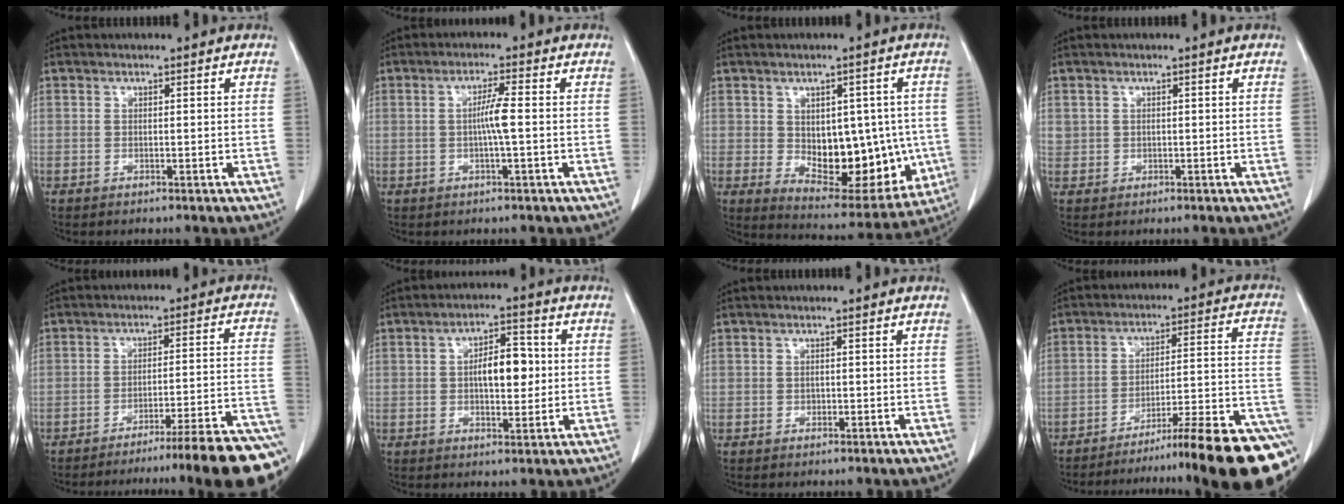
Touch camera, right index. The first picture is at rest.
{"total": 3.6, "force": [-0.2, -0.2, 3.6], "torque": [-0.067, 0.000, -0.004]}
{"total": 15.6, "force": [-1.2, 8.8, 12.8], "torque": [-0.172, 0.006, 0.012]}
{"total": 1.3, "force": [0.3, 1.2, 0.2], "torque": [0.003, 0.007, 0.006]}
{"total": 19.7, "force": [-16.8, -1.1, 10.2], "torque": [-0.047, 0.004, -0.222]}
{"total": 7.0, "force": [0.4, 2.9, 6.3], "torque": [-0.104, 0.012, 0.005]}
{"total": 0.5, "force": [-0.2, 0.5, 0.2], "torque": [-0.001, 0.003, -0.004]}
{"total": 22.6, "force": [-17.3, -0.1, 14.6], "torque": [-0.102, 0.011, -0.249]}